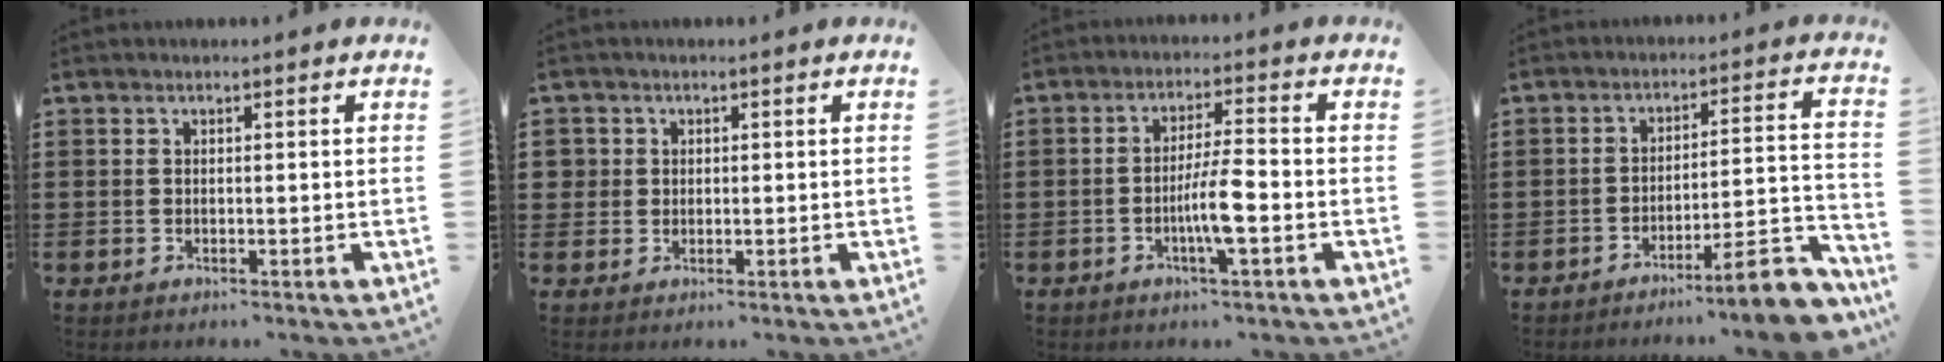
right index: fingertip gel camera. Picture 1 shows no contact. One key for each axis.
{"total": 2.0, "fx": 0.5, "fy": 1.9, "fz": 0.4, "tx": -0.016, "ty": 0.010, "tz": 0.008}
{"total": 6.0, "fx": -1.9, "fy": 0.7, "fz": 5.7, "tx": -0.109, "ty": -0.005, "tz": -0.039}
{"total": 9.1, "fx": -7.0, "fy": 0.9, "fz": 5.7, "tx": -0.082, "ty": 0.013, "tz": -0.126}